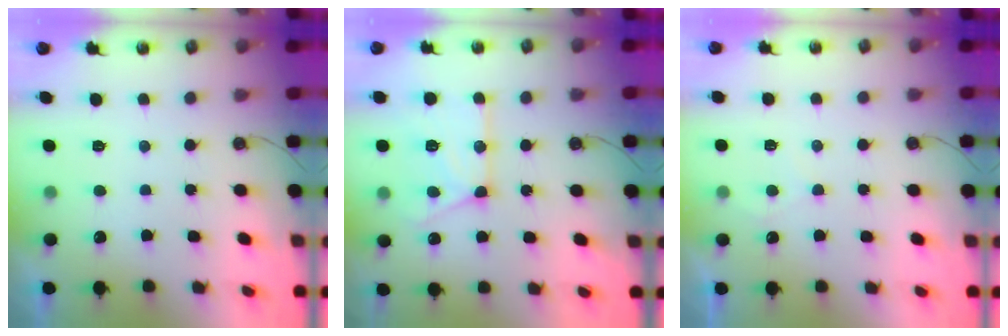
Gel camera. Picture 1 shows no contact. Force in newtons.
{"total": 14.9, "press": 14.8, "slide": 1.5}
{"total": 4.8, "press": 4.8, "slide": 0.6}